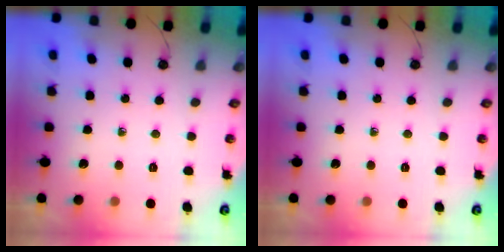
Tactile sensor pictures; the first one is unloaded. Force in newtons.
{"total": 0.0}